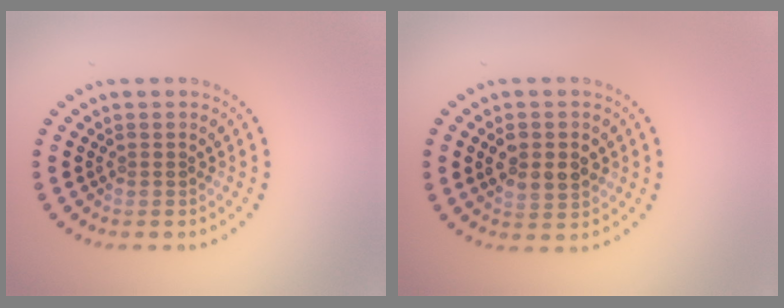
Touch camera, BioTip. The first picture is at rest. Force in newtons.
{"total": 3.3, "press": 3.3, "slide": 0.2}